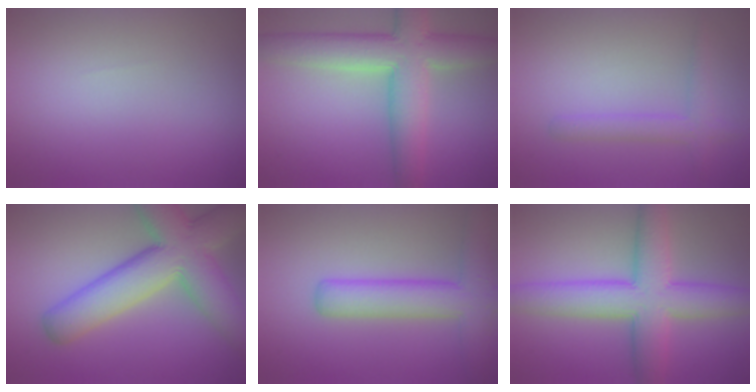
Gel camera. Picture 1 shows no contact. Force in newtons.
{"total": 8.0, "press": 8.0, "slide": 0.4}
{"total": 2.1, "press": 2.1, "slide": 0.2}
{"total": 10.5, "press": 10.4, "slide": 0.9}
{"total": 5.8, "press": 5.8, "slide": 0.2}
{"total": 7.9, "press": 7.9, "slide": 0.1}